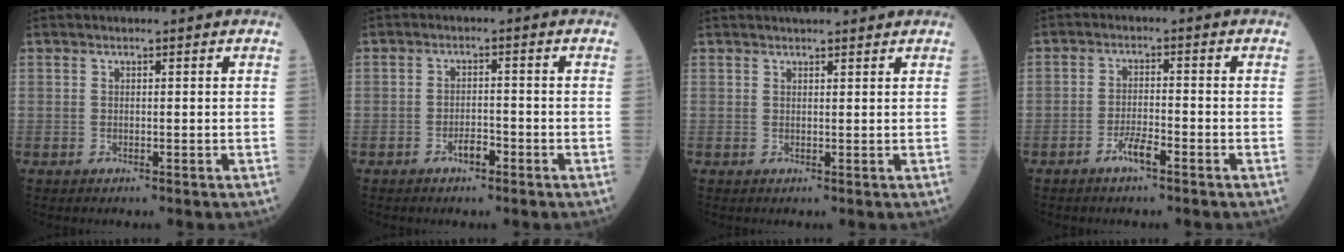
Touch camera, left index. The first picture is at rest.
{"total": 2.5, "force": [-1.6, 0.9, 1.6], "torque": [-0.029, 0.003, -0.029]}
{"total": 4.5, "force": [4.1, 0.6, 1.8], "torque": [-0.021, 0.023, 0.053]}
{"total": 3.3, "force": [-2.2, 0.4, 2.4], "torque": [-0.047, -0.001, -0.042]}